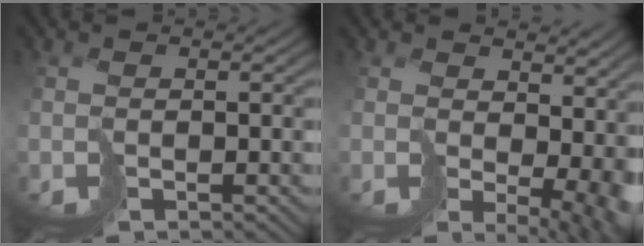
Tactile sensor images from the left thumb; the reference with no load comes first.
{"total": 9.7, "force": [1.4, 5.8, 7.7], "torque": [-0.109, -0.028, 0.055]}